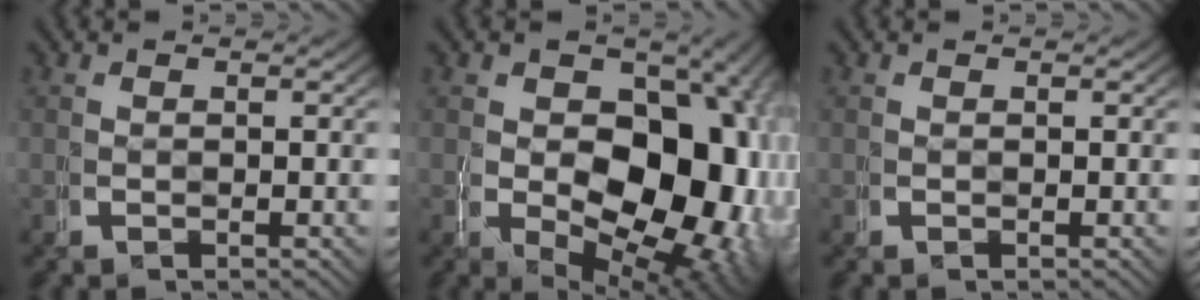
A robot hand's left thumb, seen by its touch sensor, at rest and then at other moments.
{"total": 16.7, "force": [-2.0, 11.7, 11.8], "torque": [-0.200, -0.088, 0.009]}
{"total": 0.0}